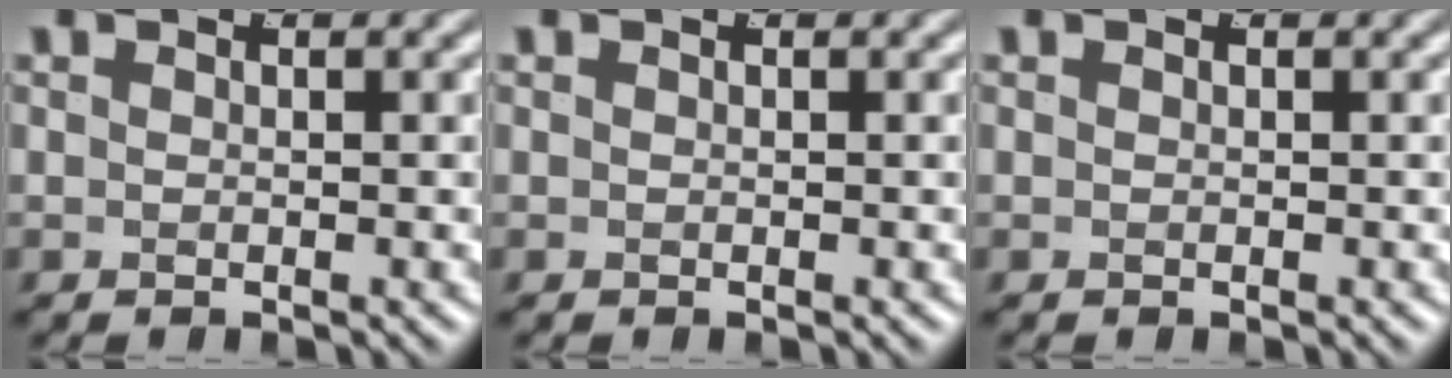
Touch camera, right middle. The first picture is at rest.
{"total": 0.0}
{"total": 0.0}